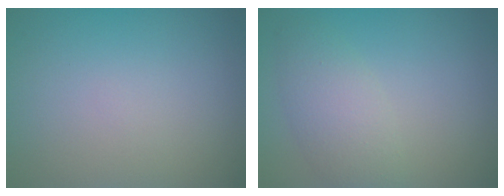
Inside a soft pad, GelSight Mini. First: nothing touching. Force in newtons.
{"total": 3.3, "press": 3.3, "slide": 0.2}